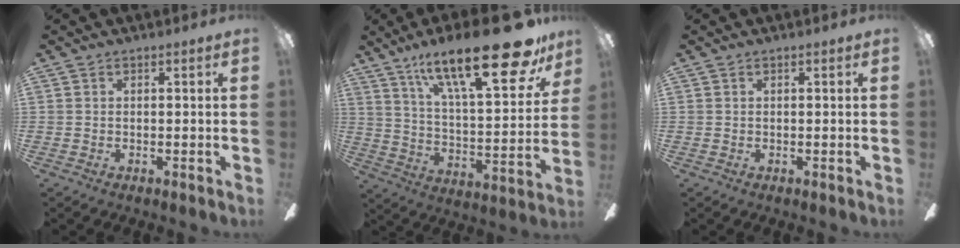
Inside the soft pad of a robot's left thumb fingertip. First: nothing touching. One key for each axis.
{"total": 28.1, "fx": 17.7, "fy": 8.1, "fz": 20.2, "tx": -0.305, "ty": -0.113, "tz": 0.282}
{"total": 0.0}